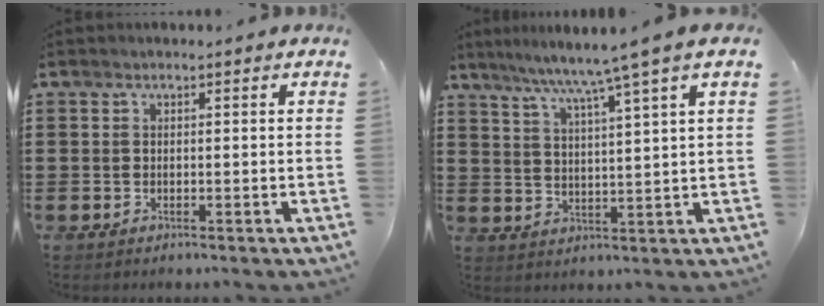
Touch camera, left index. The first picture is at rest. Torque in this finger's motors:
{"motor_torque": [1.19, -0.95, 0.39, 0.21]}